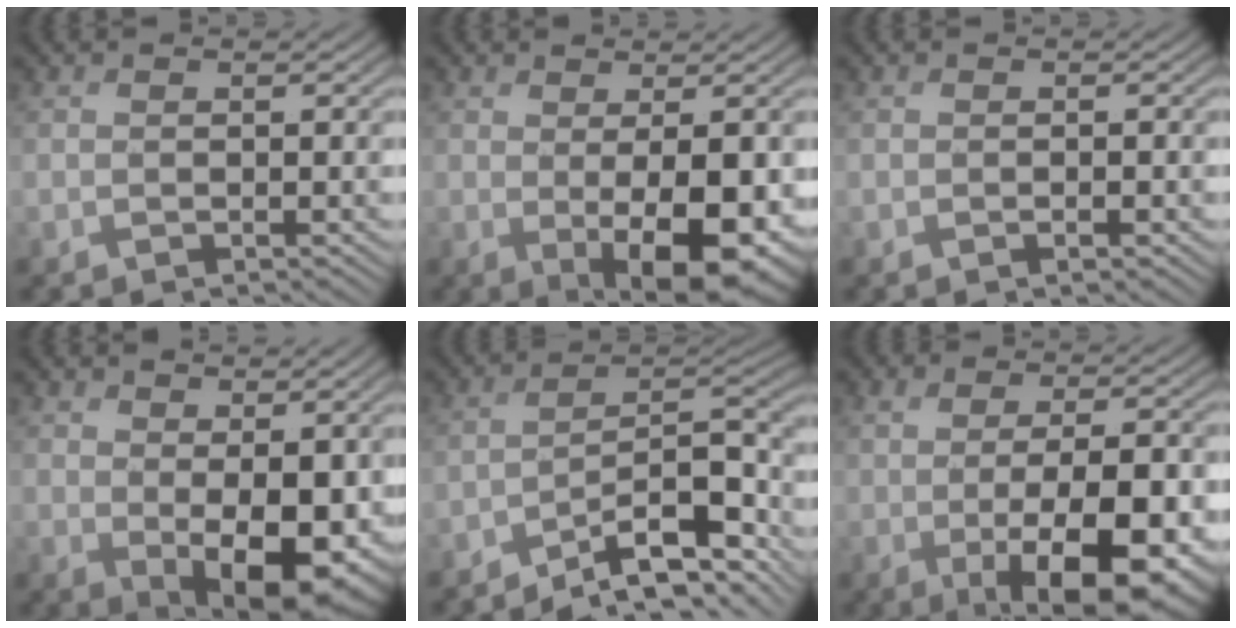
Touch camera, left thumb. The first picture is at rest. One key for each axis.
{"total": 8.7, "fx": -1.0, "fy": 3.4, "fz": 7.9, "tx": -0.116, "ty": -0.014, "tz": -0.004}
{"total": 0.8, "fx": -0.3, "fy": 0.2, "fz": 0.7, "tx": -0.010, "ty": -0.001, "tz": -0.004}
{"total": 10.2, "fx": 0.3, "fy": 5.7, "fz": 8.5, "tx": -0.138, "ty": -0.024, "tz": 0.019}
{"total": 12.5, "fx": -9.3, "fy": 3.6, "fz": 7.6, "tx": -0.117, "ty": 0.003, "tz": -0.151}
{"total": 12.1, "fx": -2.4, "fy": 5.0, "fz": 10.8, "tx": -0.148, "ty": -0.013, "tz": -0.024}